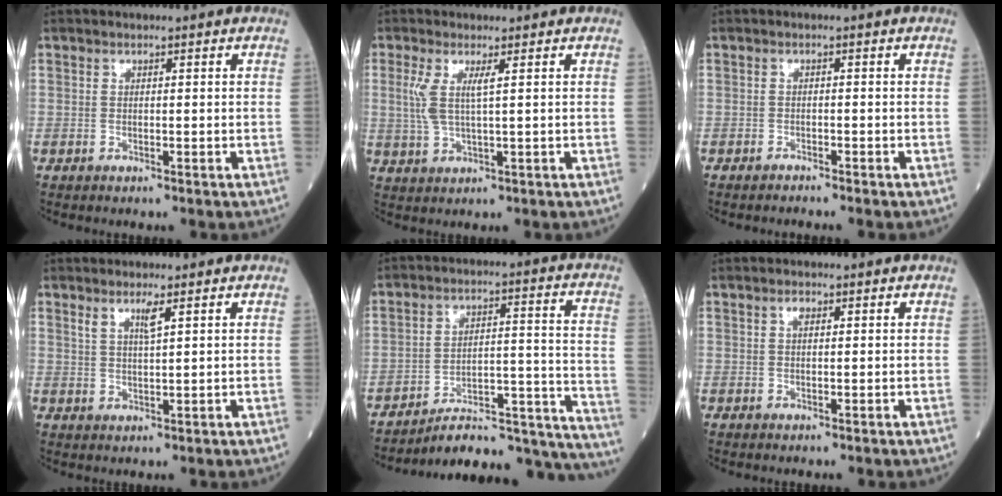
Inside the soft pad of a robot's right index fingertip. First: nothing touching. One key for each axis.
{"total": 4.1, "fx": 1.1, "fy": 0.4, "fz": 3.9, "tx": -0.096, "ty": 0.004, "tz": 0.028}
{"total": 0.9, "fx": -0.9, "fy": 0.0, "fz": 0.0, "tx": -0.003, "ty": -0.002, "tz": -0.016}
{"total": 2.6, "fx": 1.5, "fy": 0.1, "fz": 2.2, "tx": -0.047, "ty": -0.001, "tz": 0.030}
{"total": 22.5, "fx": -21.6, "fy": 1.8, "fz": 6.1, "tx": -0.020, "ty": 0.039, "tz": -0.296}
{"total": 1.1, "fx": 0.5, "fy": 0.5, "fz": 0.8, "tx": -0.017, "ty": 0.001, "tz": 0.006}